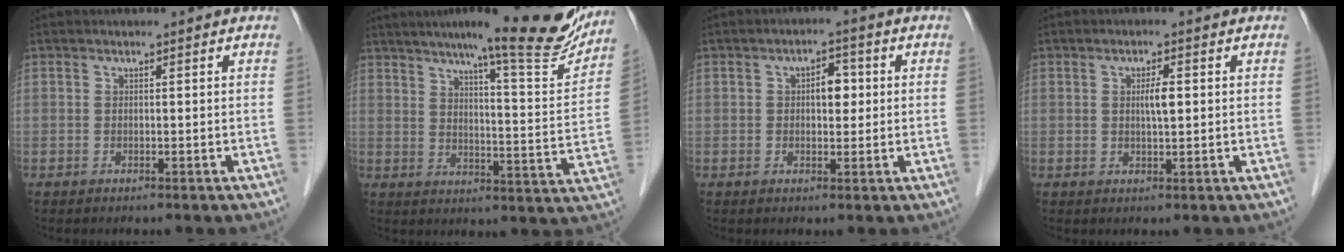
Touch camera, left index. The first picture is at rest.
{"total": 20.0, "force": [16.9, 1.2, 10.7], "torque": [-0.137, -0.030, 0.215]}
{"total": 3.4, "force": [0.4, 1.8, 2.9], "torque": [-0.041, 0.012, 0.007]}
{"total": 2.5, "force": [0.3, 0.3, 2.4], "torque": [-0.042, 0.000, 0.007]}